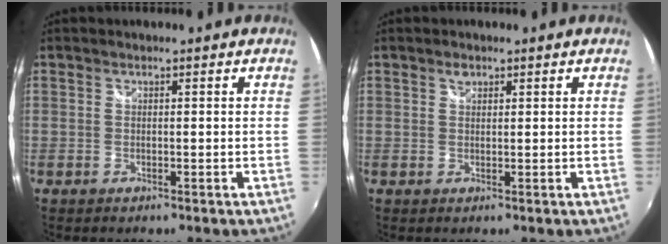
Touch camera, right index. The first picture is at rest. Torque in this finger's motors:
{"motor_torque": [0.00, 0.00, 0.00, 0.01]}